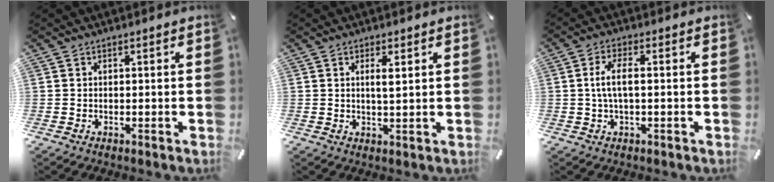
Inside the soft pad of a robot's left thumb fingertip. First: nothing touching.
{"total": 3.1, "force": [0.9, 0.8, 2.9], "torque": [-0.052, 0.000, 0.010]}
{"total": 5.7, "force": [0.0, 1.9, 5.3], "torque": [-0.112, 0.001, -0.005]}